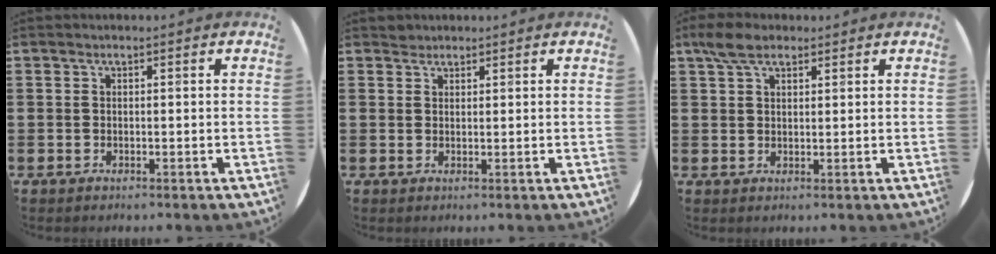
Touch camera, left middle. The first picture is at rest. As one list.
[{"total": 1.1, "force": [1.1, 0.4, -0.1], "torque": [0.001, 0.002, 0.022]}, {"total": 4.0, "force": [2.9, 1.9, 2.0], "torque": [-0.038, 0.005, 0.053]}]